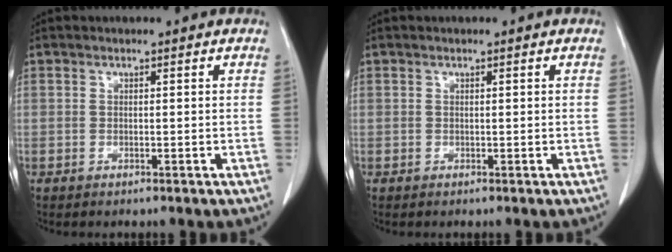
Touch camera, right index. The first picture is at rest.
{"total": 0.0}